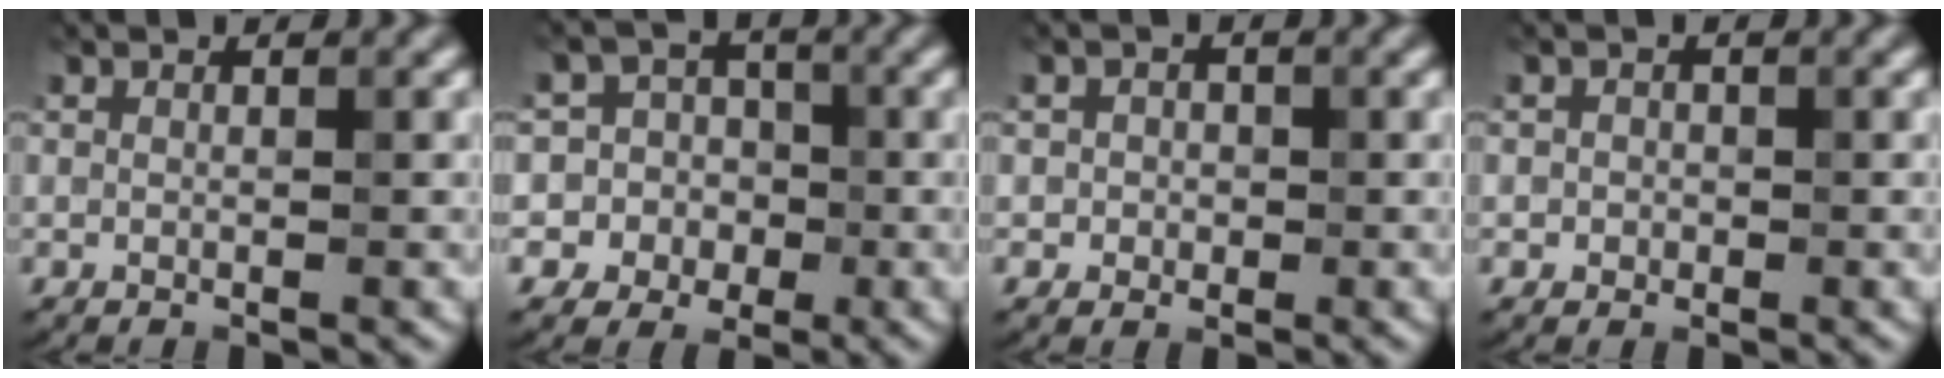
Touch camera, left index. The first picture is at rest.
{"total": 6.0, "force": [-0.8, 5.9, 0.6], "torque": [0.007, 0.027, -0.054]}
{"total": 1.4, "force": [0.0, 1.4, 0.3], "torque": [0.009, -0.005, -0.004]}
{"total": 1.0, "force": [-0.1, 1.0, 0.1], "torque": [0.006, -0.004, -0.003]}